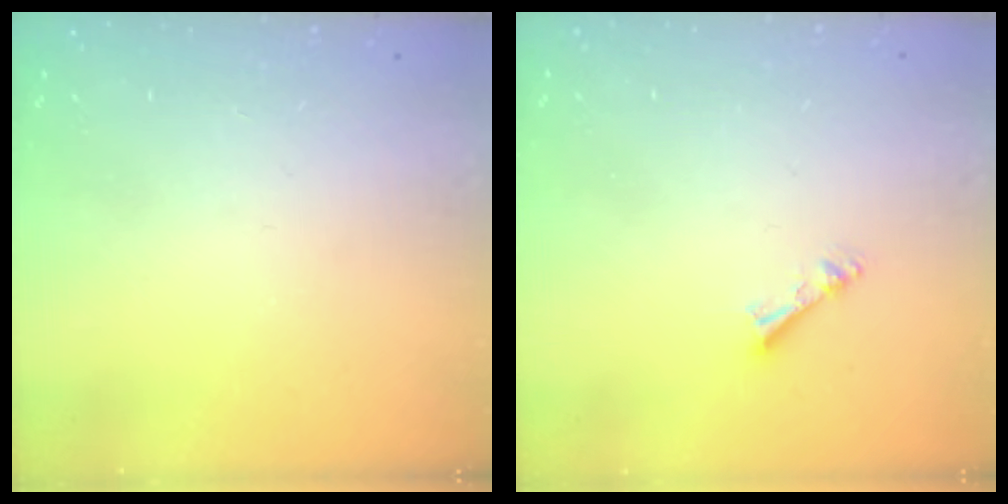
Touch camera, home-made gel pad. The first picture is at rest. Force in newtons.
{"total": 3.5, "press": 3.5, "slide": 0.1}